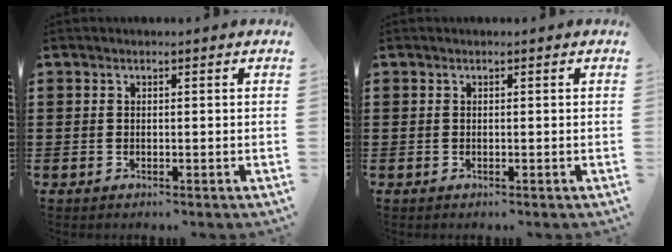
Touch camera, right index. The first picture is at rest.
{"total": 0.0}